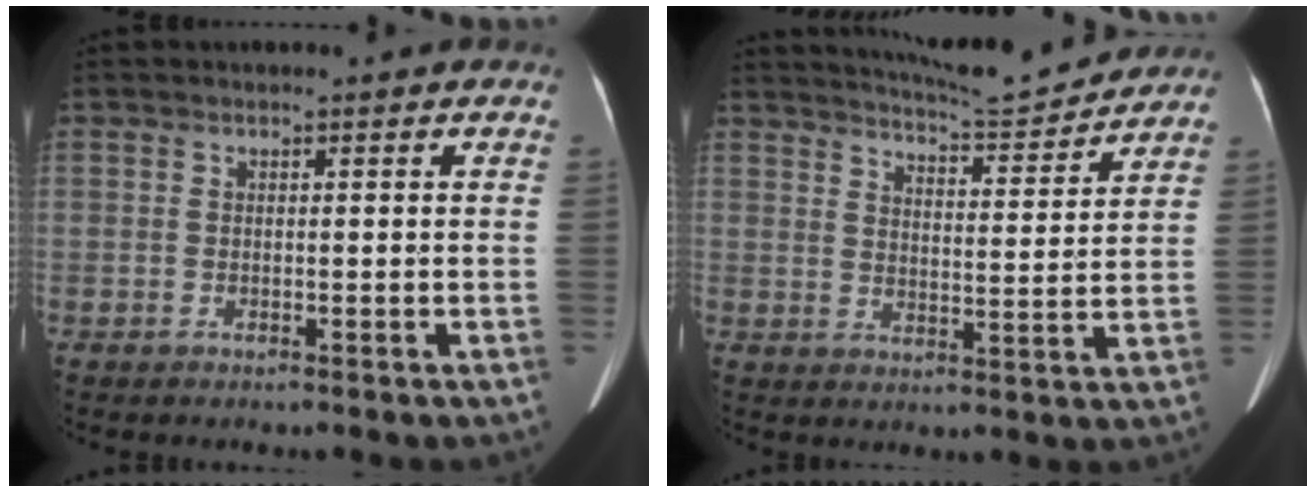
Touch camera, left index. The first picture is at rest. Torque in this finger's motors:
{"motor_torque": [0.88, -1.26, 0.04, 0.00]}